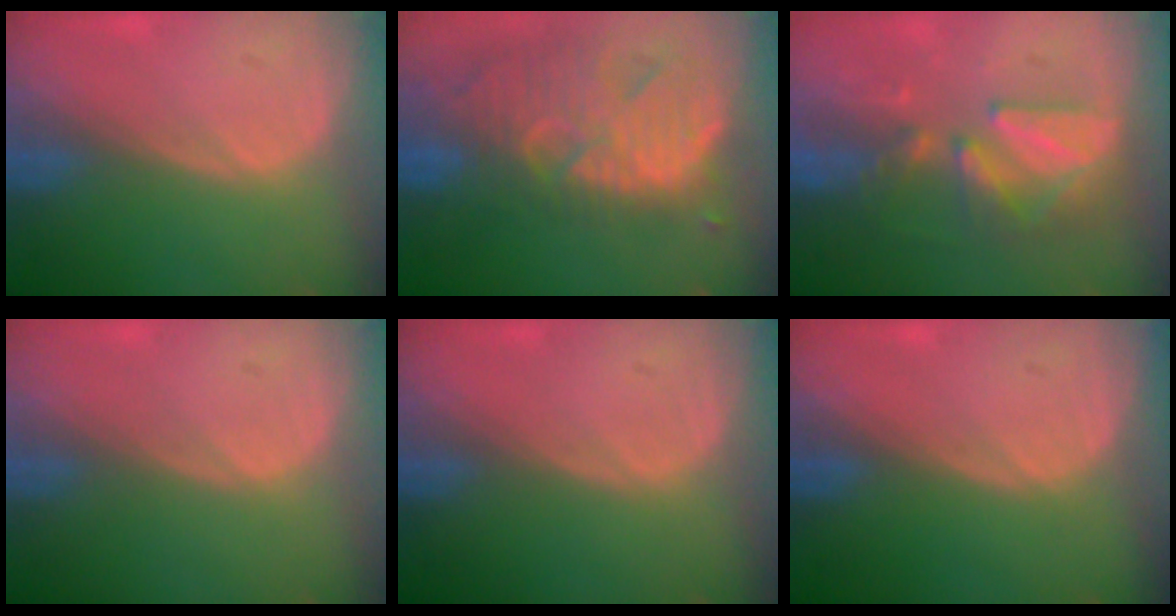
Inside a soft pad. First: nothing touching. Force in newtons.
{"total": 13.2, "press": 11.4, "slide": 6.6}
{"total": 8.6, "press": 7.7, "slide": 3.8}
{"total": 0.0}
{"total": 0.0}
{"total": 0.0}